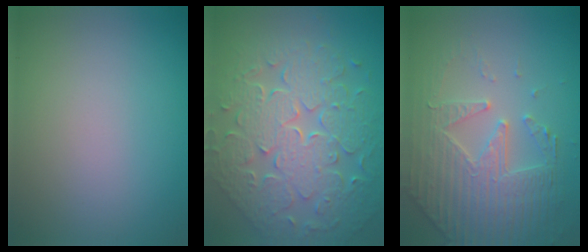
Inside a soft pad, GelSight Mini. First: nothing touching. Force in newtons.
{"total": 9.2, "press": 6.6, "slide": 6.3}
{"total": 4.9, "press": 4.7, "slide": 1.5}